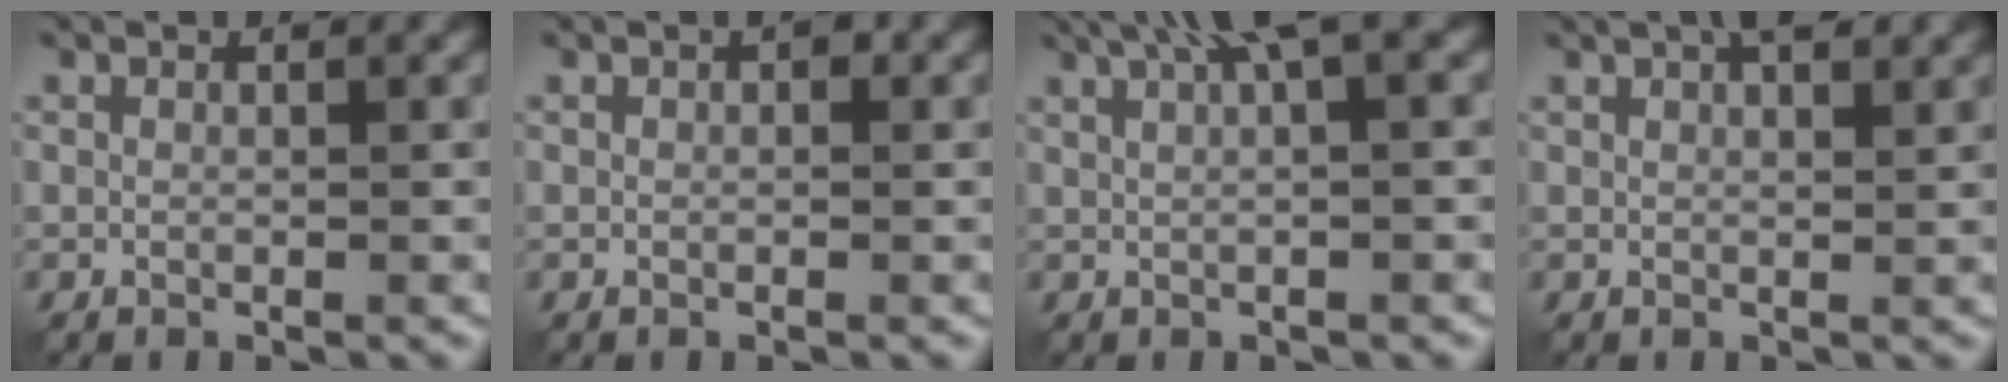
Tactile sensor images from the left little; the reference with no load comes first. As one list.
[{"total": 0.7, "force": [0.1, 0.4, 0.5], "torque": [-0.003, -0.001, 0.001]}, {"total": 4.9, "force": [2.3, 0.8, 4.3], "torque": [-0.068, 0.020, 0.039]}, {"total": 3.2, "force": [2.0, 0.9, 2.3], "torque": [-0.028, 0.004, 0.023]}]